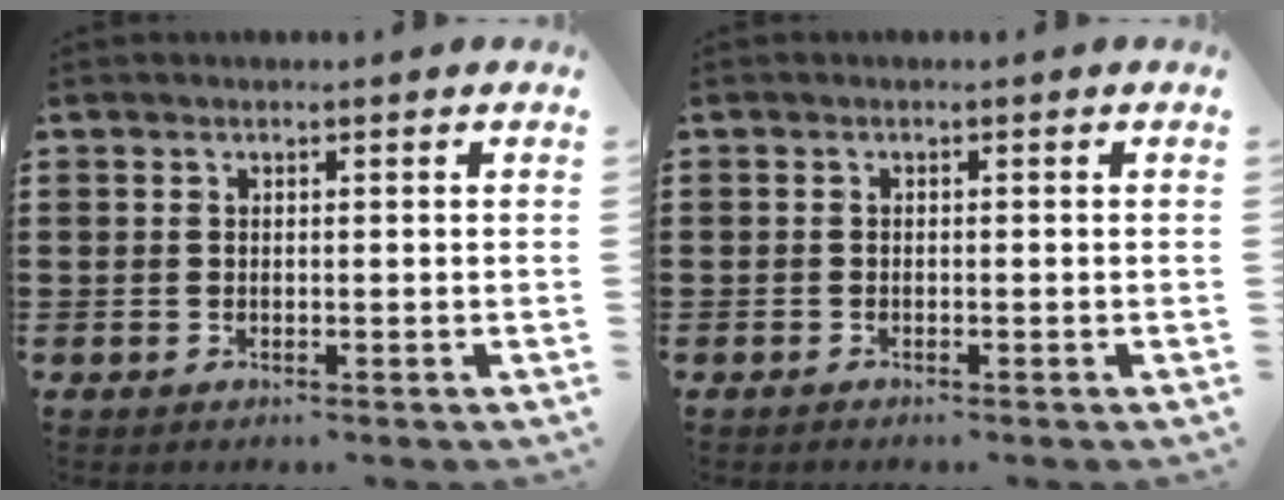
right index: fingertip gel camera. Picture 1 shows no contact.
{"total": 0.5, "force": [-0.5, 0.1, 0.0], "torque": [0.000, 0.002, -0.011]}